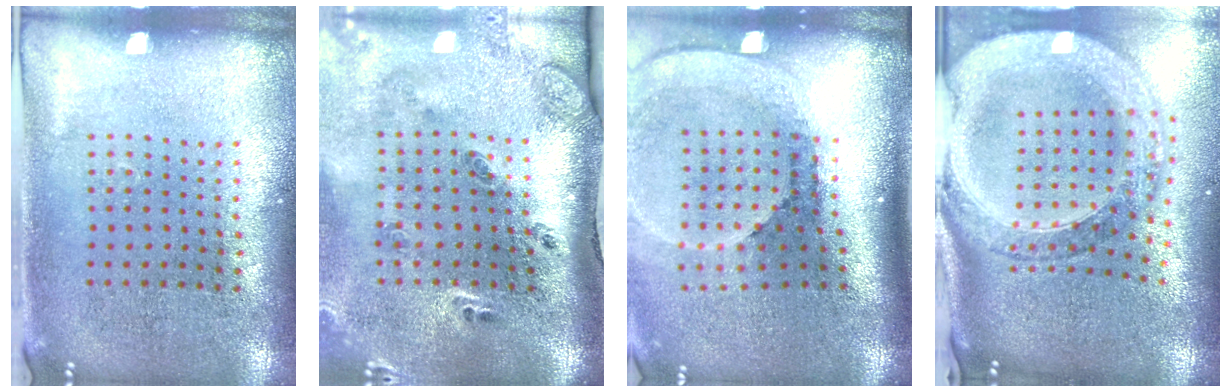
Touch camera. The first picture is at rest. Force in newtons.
{"total": 3.0, "press": 1.9, "slide": 2.4}
{"total": 2.6, "press": 1.8, "slide": 1.8}
{"total": 2.8, "press": 2.3, "slide": 1.6}